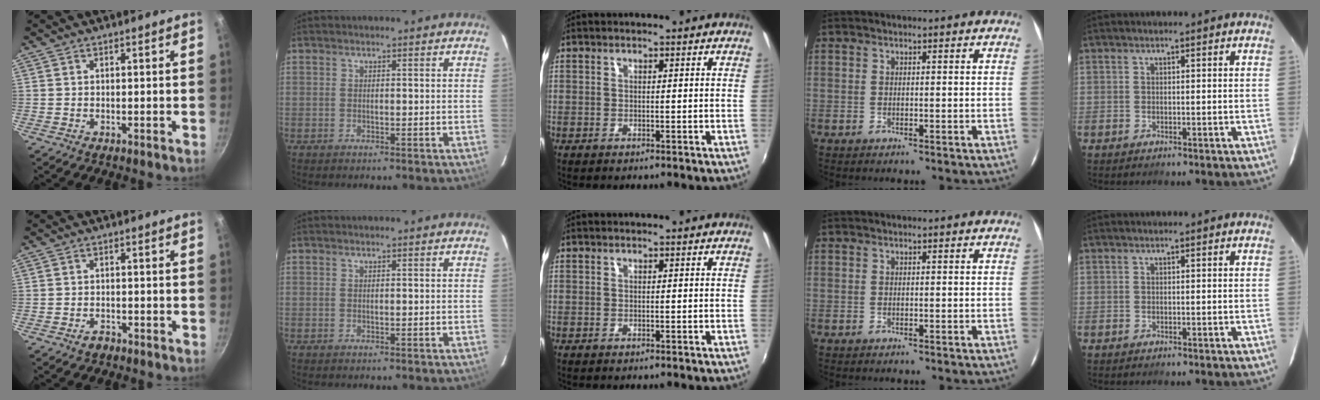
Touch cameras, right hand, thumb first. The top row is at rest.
{"thumb": {"total": 1.9, "force": [-1.3, 1.1, 0.8], "torque": [-0.009, 0.015, -0.021]}}